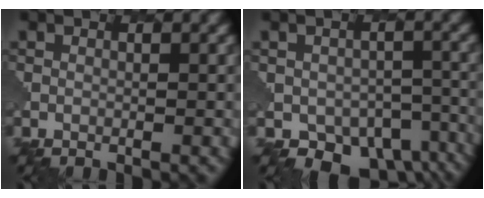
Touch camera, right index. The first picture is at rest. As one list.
[{"total": 6.9, "force": [-3.7, 4.7, 3.3], "torque": [-0.046, -0.031, -0.040]}]